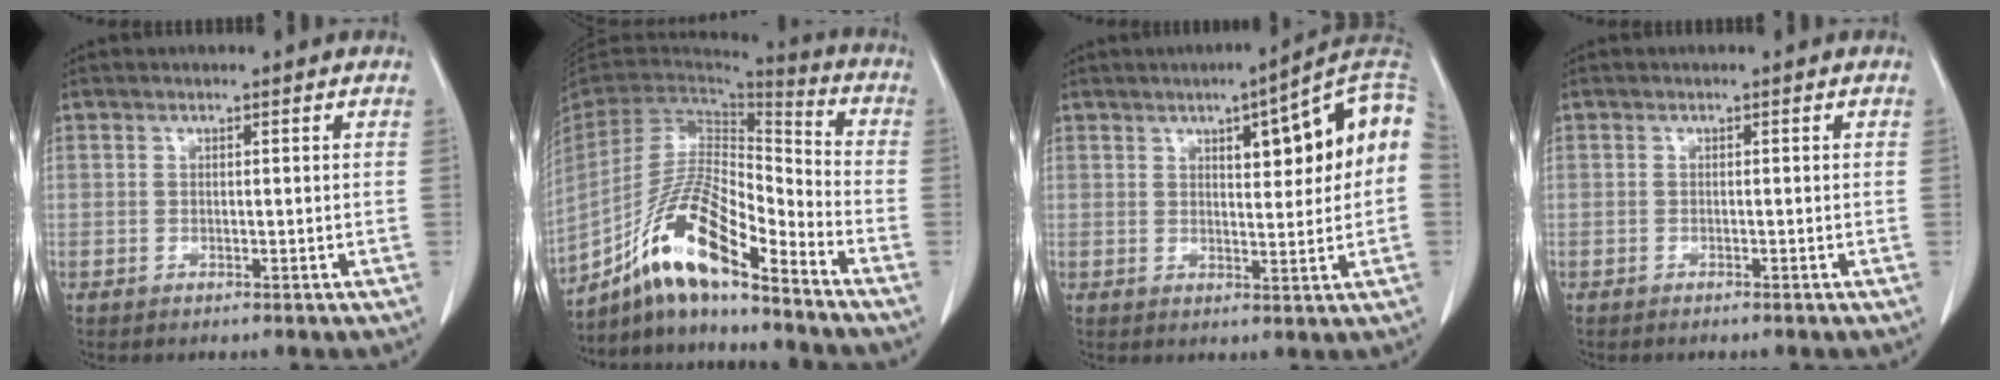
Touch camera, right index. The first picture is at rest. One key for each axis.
{"total": 17.0, "fx": -11.8, "fy": 2.7, "fz": 12.0, "tx": -0.238, "ty": 0.000, "tz": -0.218}
{"total": 13.0, "fx": 2.9, "fy": 2.4, "fz": 12.5, "tx": -0.172, "ty": 0.029, "tz": 0.035}
{"total": 0.5, "fx": -0.5, "fy": 0.0, "fz": 0.3, "tx": -0.008, "ty": -0.001, "tz": -0.008}